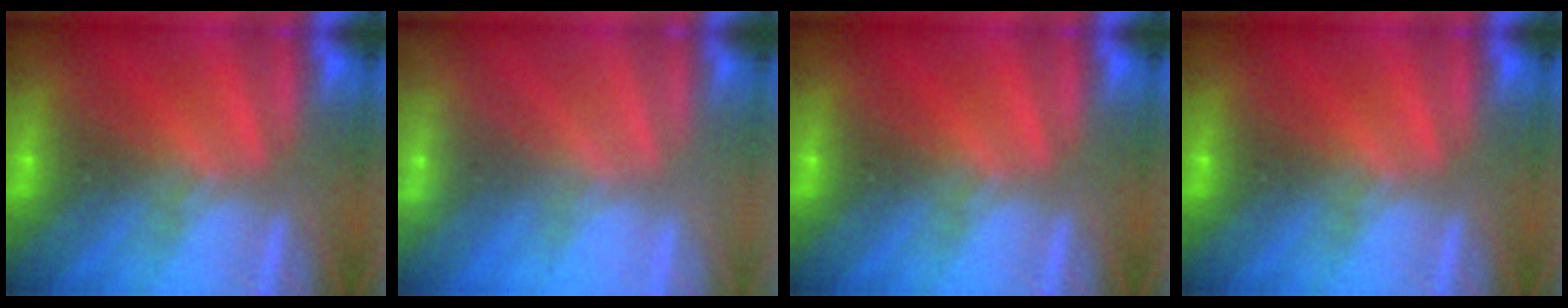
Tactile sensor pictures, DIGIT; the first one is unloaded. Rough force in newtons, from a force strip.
{"total": 2.9}
{"total": 0.0}
{"total": 0.0}